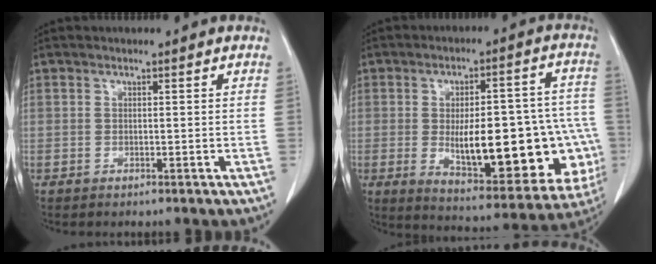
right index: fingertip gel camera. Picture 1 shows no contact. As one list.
[{"total": 23.4, "force": [-4.2, 8.6, 21.4], "torque": [-0.236, 0.024, -0.027]}]